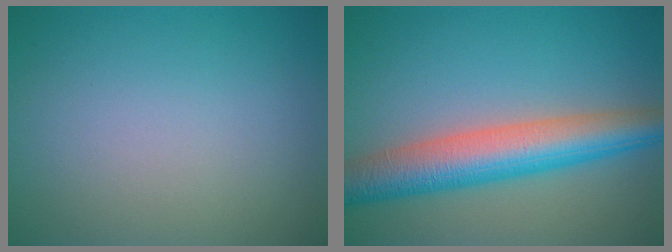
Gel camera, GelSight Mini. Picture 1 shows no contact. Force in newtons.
{"total": 7.7, "press": 7.7, "slide": 0.2}